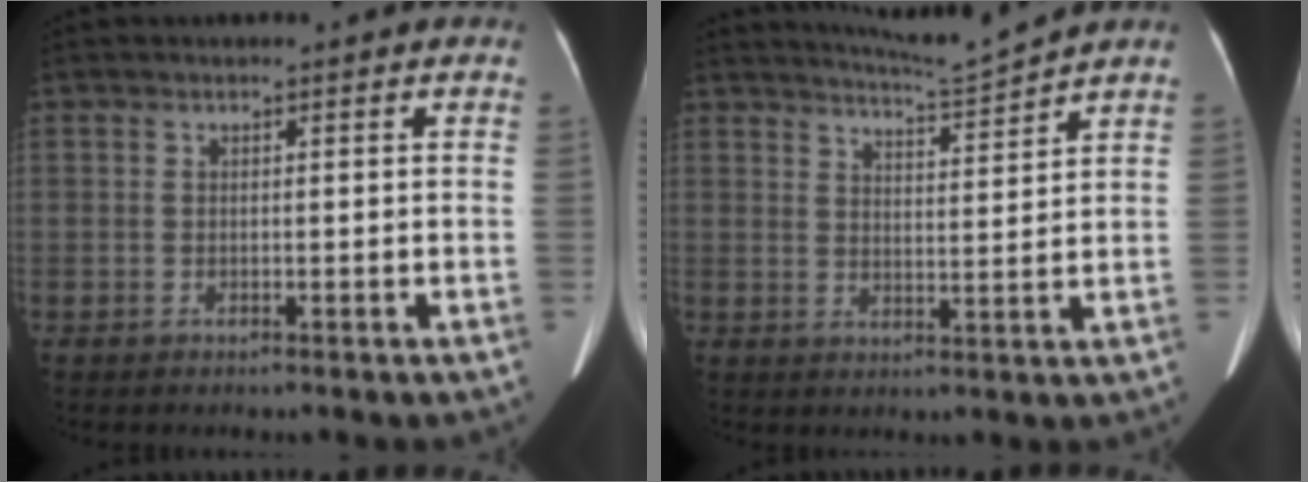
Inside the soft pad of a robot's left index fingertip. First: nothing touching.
{"total": 6.2, "force": [5.9, -1.9, 0.5], "torque": [-0.022, -0.017, 0.101]}